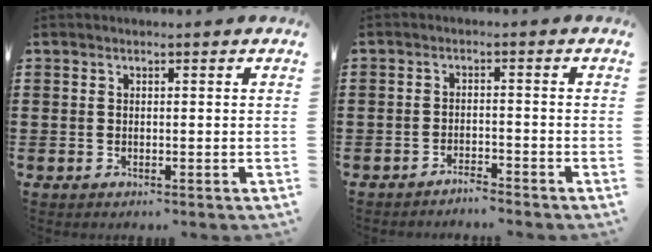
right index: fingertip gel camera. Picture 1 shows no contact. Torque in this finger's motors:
{"motor_torque": [0.07, 0.15, 0.03, -0.02]}